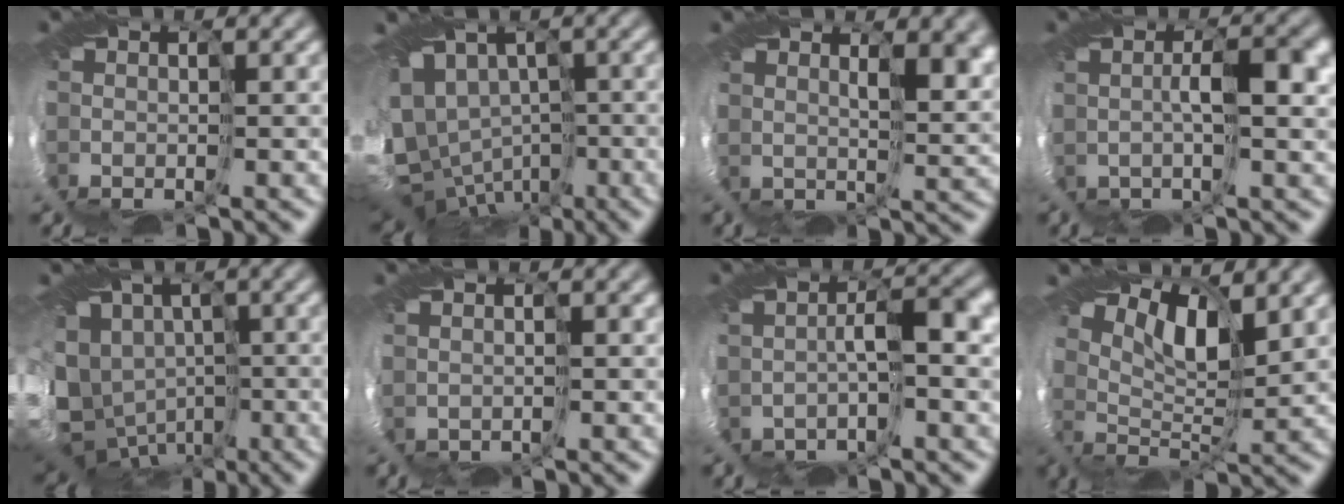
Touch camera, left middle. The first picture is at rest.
{"total": 10.9, "force": [-3.8, 8.3, 5.9], "torque": [-0.152, -0.004, -0.033]}
{"total": 5.0, "force": [2.7, 1.7, 3.8], "torque": [-0.058, 0.008, 0.048]}
{"total": 2.8, "force": [0.3, 0.1, 2.8], "torque": [-0.059, 0.005, 0.004]}
{"total": 11.1, "force": [-3.1, 9.1, 5.5], "torque": [-0.143, -0.008, -0.038]}
{"total": 0.5, "force": [0.3, -0.3, -0.4], "torque": [0.010, 0.006, 0.009]}
{"total": 2.3, "force": [-0.4, 0.0, 2.3], "torque": [-0.054, 0.006, -0.012]}
{"total": 4.6, "force": [3.8, 0.9, 2.3], "torque": [-0.054, 0.007, 0.062]}